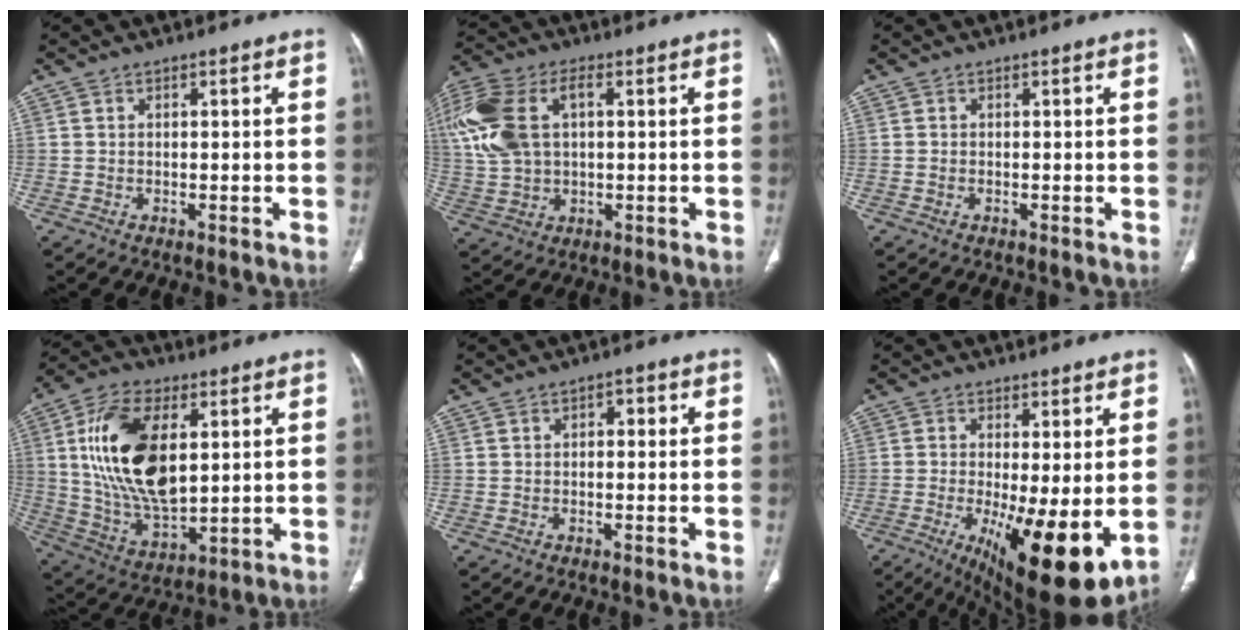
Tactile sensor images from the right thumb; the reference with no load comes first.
{"total": 17.5, "force": [3.7, 10.8, 13.3], "torque": [-0.325, 0.017, 0.070]}
{"total": 0.0}
{"total": 20.4, "force": [4.4, 10.8, 16.7], "torque": [-0.307, -0.014, 0.087]}
{"total": 1.9, "force": [0.3, 1.2, 1.5], "torque": [-0.015, 0.008, -0.001]}
{"total": 15.1, "force": [-3.2, 4.5, 14.1], "torque": [-0.201, -0.030, -0.031]}